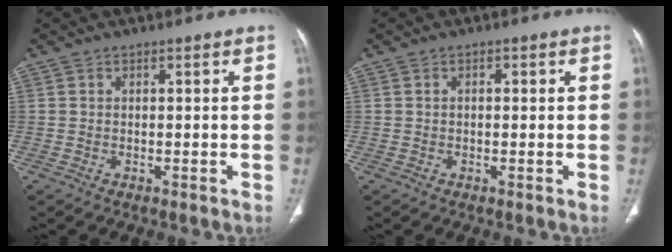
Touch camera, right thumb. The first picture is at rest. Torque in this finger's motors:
{"motor_torque": [0.09, -0.05, -0.21, -0.25, 0.06]}